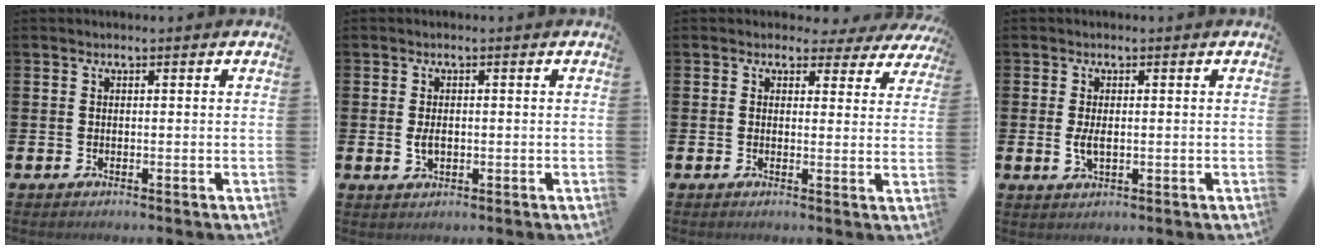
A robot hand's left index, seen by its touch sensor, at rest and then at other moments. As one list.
[{"total": 1.9, "force": [0.0, 1.1, 1.5], "torque": [-0.031, 0.006, -0.002]}, {"total": 2.3, "force": [1.7, 1.6, 0.3], "torque": [-0.002, -0.013, 0.021]}, {"total": 2.4, "force": [0.1, 1.1, 2.1], "torque": [-0.042, 0.003, 0.000]}]